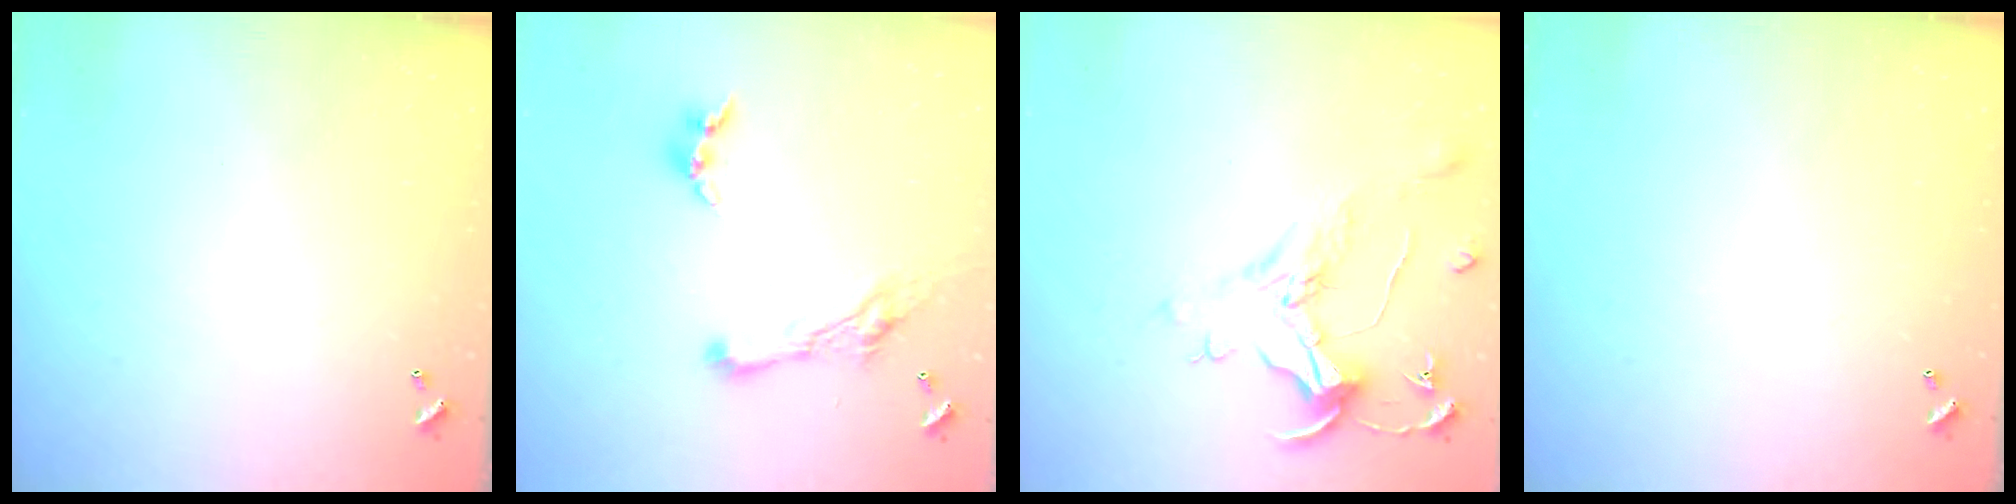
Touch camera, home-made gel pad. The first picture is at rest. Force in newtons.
{"total": 6.4, "press": 6.4, "slide": 0.8}
{"total": 1.6, "press": 1.4, "slide": 0.7}
{"total": 0.0}